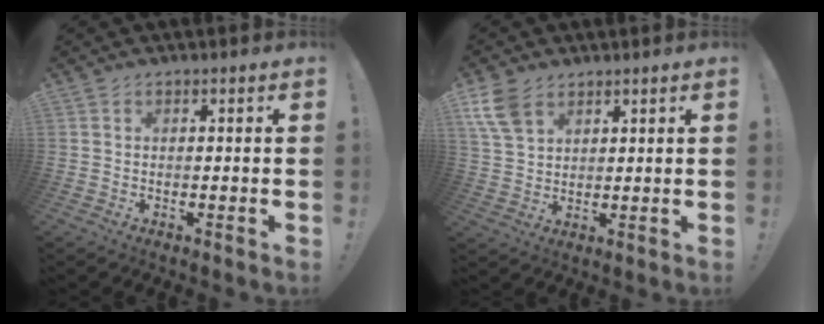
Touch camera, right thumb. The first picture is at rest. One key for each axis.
{"total": 8.5, "fx": 5.0, "fy": 5.1, "fz": 4.7, "tx": -0.093, "ty": -0.013, "tz": 0.099}